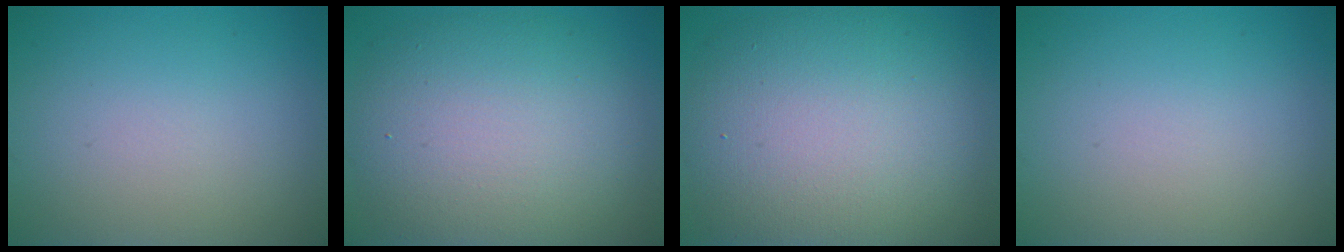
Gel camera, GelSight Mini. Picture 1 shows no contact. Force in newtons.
{"total": 10.2, "press": 10.2, "slide": 0.7}
{"total": 13.0, "press": 13.0, "slide": 0.6}
{"total": 0.0}